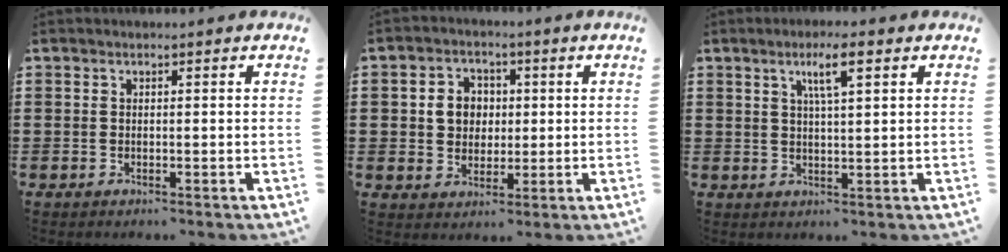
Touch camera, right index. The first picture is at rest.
{"total": 5.2, "force": [0.5, 4.6, 2.2], "torque": [-0.054, 0.013, 0.003]}
{"total": 4.9, "force": [2.3, 0.4, 4.3], "torque": [-0.082, 0.000, 0.035]}